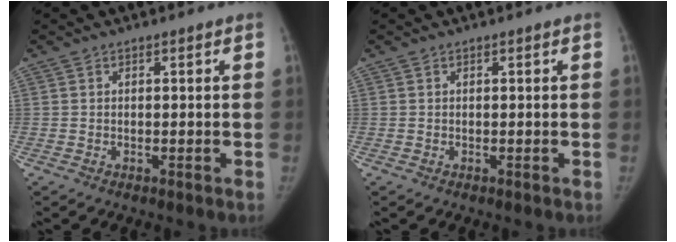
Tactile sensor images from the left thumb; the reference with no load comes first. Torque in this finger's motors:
{"motor_torque": [0.04, 0.03, 0.23, -0.24, 0.02]}